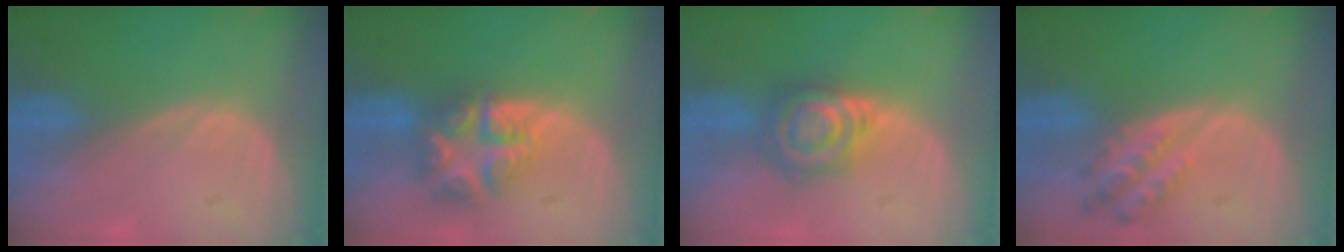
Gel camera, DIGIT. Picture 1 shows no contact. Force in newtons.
{"total": 7.9, "press": 6.8, "slide": 4.0}
{"total": 6.7, "press": 6.3, "slide": 2.1}
{"total": 4.9, "press": 4.9, "slide": 0.4}